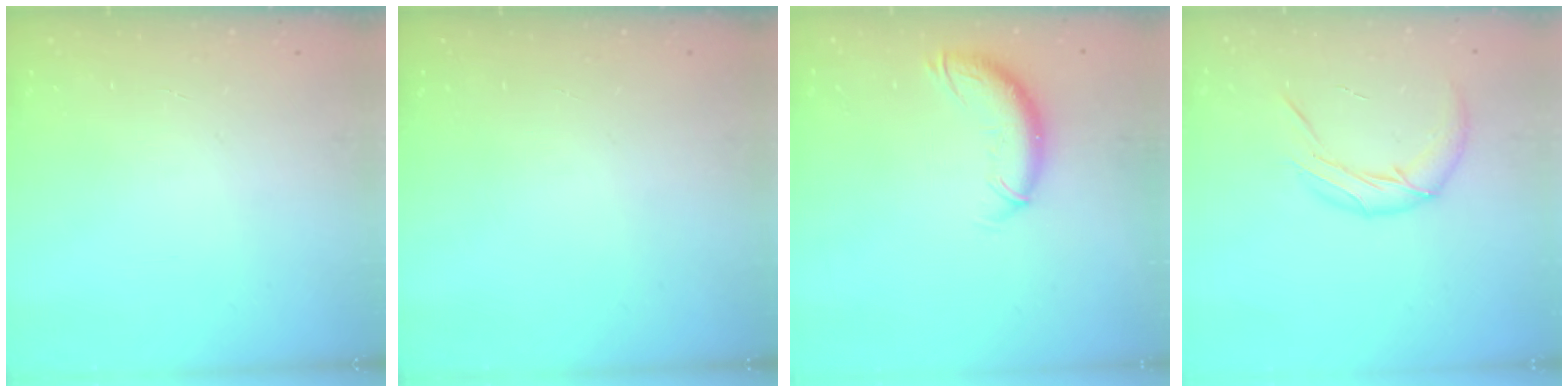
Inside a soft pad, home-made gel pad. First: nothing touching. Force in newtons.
{"total": 0.0}
{"total": 10.6, "press": 10.6, "slide": 1.0}
{"total": 11.2, "press": 10.9, "slide": 2.4}